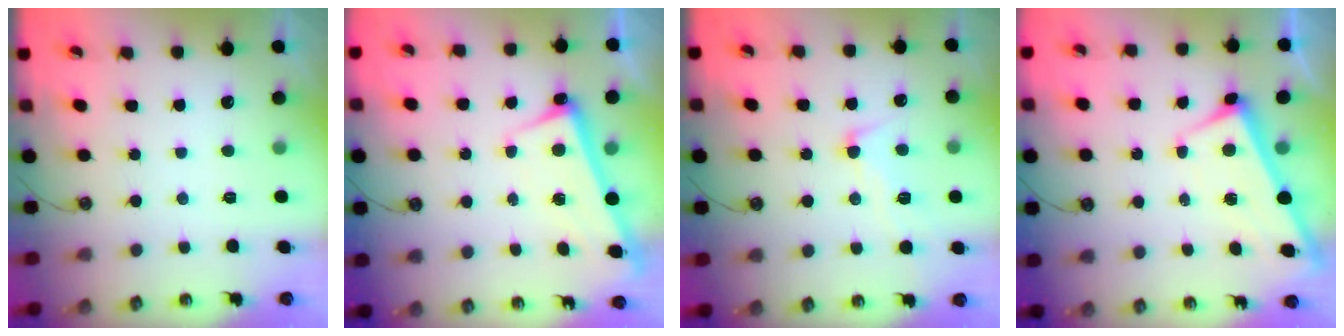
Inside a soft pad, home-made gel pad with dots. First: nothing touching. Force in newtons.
{"total": 2.5, "press": 2.4, "slide": 0.5}
{"total": 4.2, "press": 4.1, "slide": 1.0}
{"total": 2.5, "press": 2.5, "slide": 0.2}